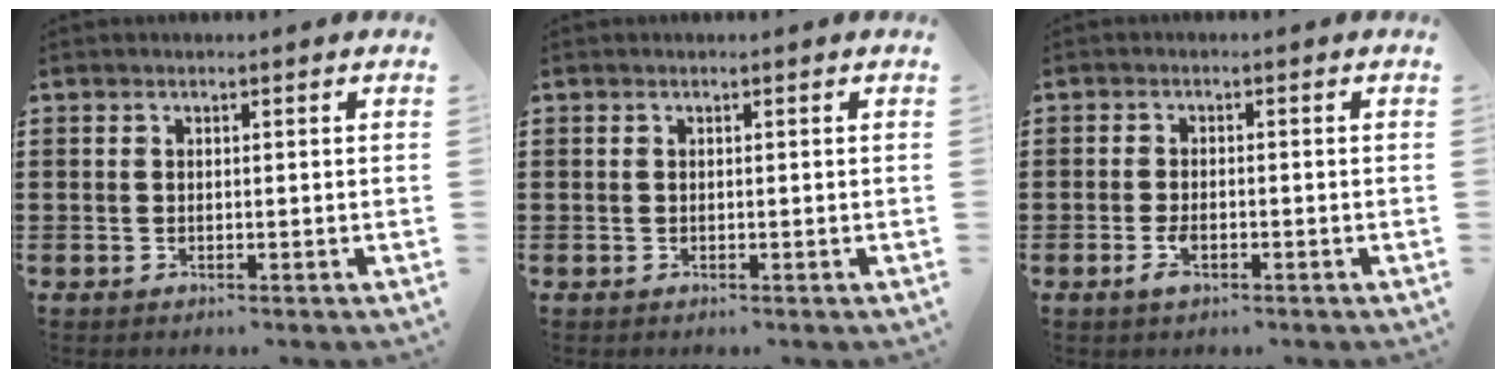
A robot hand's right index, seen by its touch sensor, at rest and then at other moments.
{"total": 0.0}
{"total": 2.6, "force": [-1.1, 0.9, 2.2], "torque": [-0.056, -0.009, -0.022]}